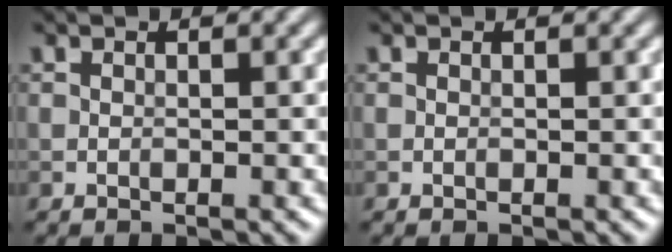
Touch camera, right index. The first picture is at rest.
{"total": 0.0}